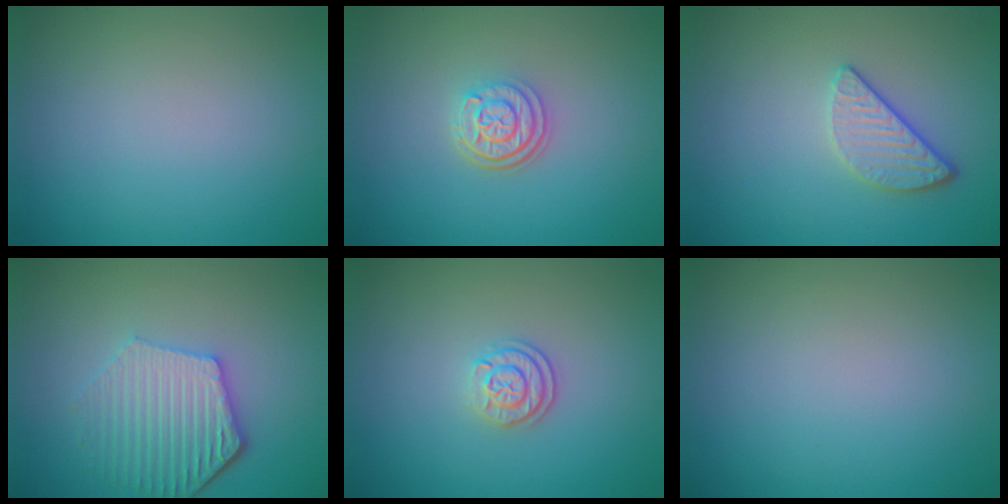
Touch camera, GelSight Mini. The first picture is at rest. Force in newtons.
{"total": 3.0, "press": 2.4, "slide": 1.7}
{"total": 2.6, "press": 2.3, "slide": 1.3}
{"total": 5.3, "press": 4.2, "slide": 3.2}
{"total": 2.3, "press": 1.9, "slide": 1.2}
{"total": 0.0}